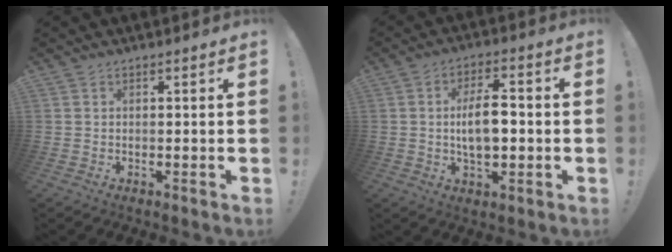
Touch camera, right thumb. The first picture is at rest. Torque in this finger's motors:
{"motor_torque": [0.23, -0.23, 0.44, 0.36, 0.07]}